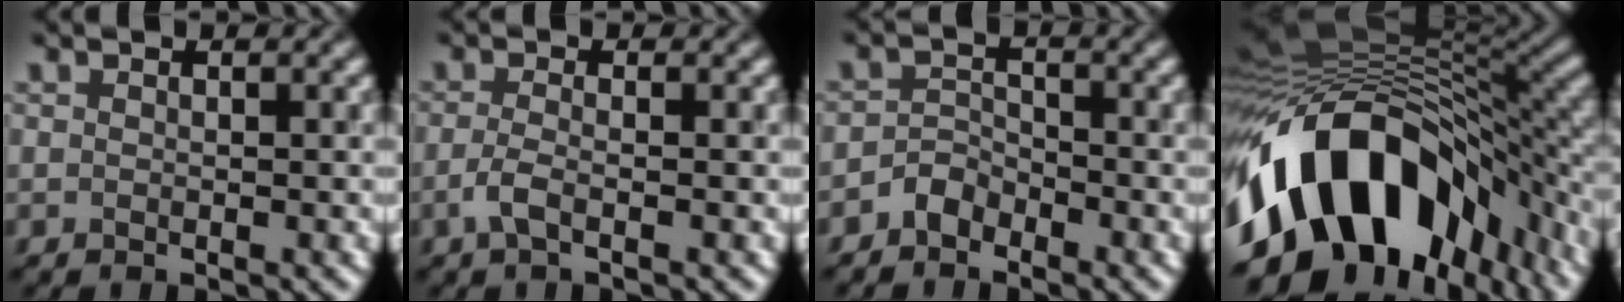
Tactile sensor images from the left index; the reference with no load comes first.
{"total": 1.7, "force": [-0.7, 0.5, 1.4], "torque": [-0.034, 0.003, -0.020]}
{"total": 1.7, "force": [-1.4, 0.9, 0.4], "torque": [-0.003, 0.014, -0.032]}
{"total": 16.5, "force": [-6.8, 9.7, 11.5], "torque": [-0.202, 0.004, -0.109]}